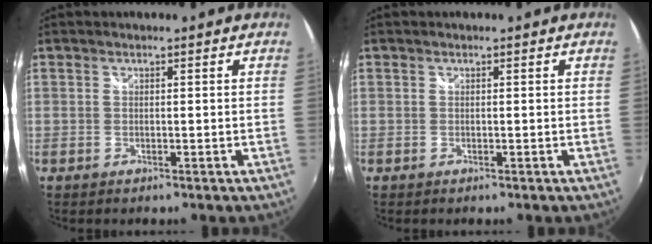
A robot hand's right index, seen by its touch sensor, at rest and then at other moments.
{"total": 0.0}